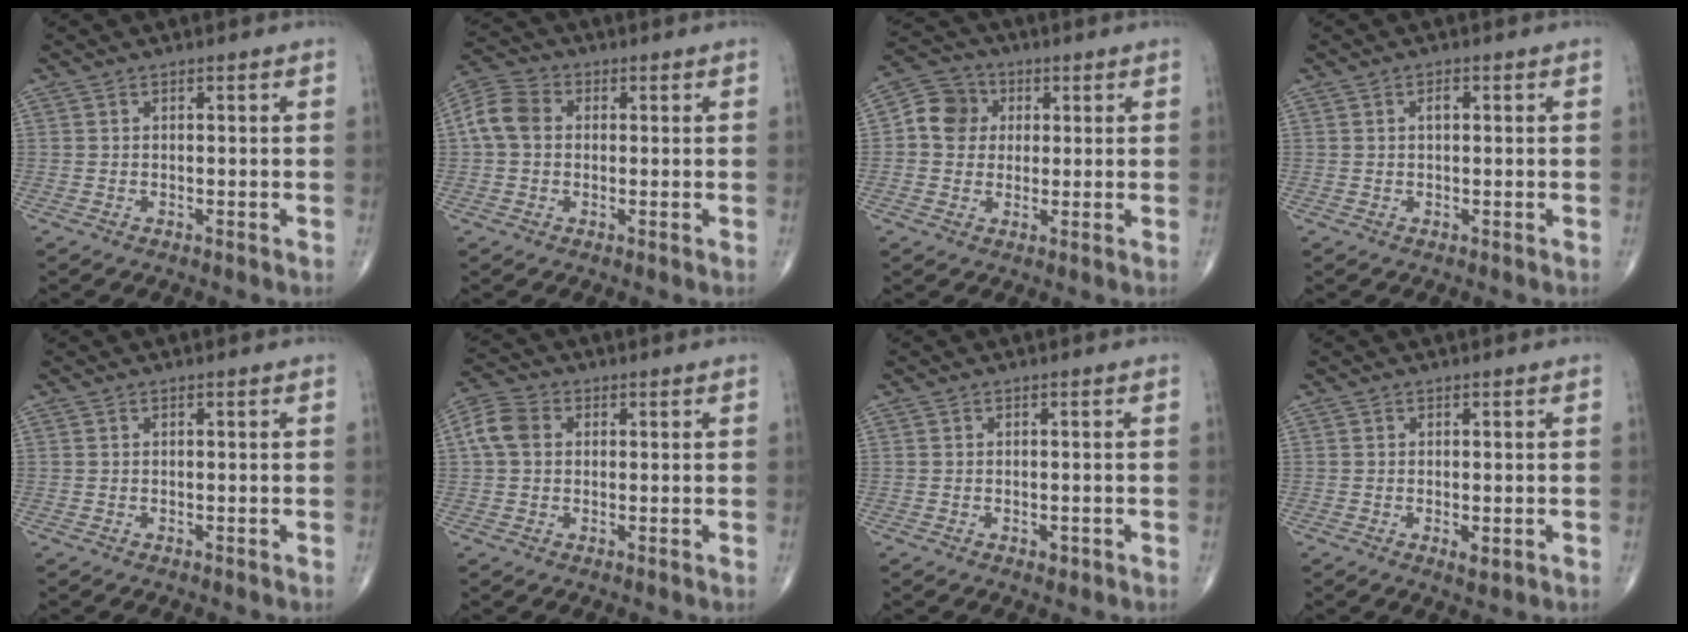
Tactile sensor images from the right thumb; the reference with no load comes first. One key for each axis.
{"total": 7.0, "fx": 0.5, "fy": 5.5, "fz": 4.4, "tx": -0.085, "ty": 0.021, "tz": 0.000}
{"total": 7.5, "fx": 1.1, "fy": 6.9, "fz": 2.7, "tx": -0.028, "ty": 0.012, "tz": 0.007}
{"total": 1.6, "fx": 0.4, "fy": 0.8, "fz": 1.3, "tx": -0.023, "ty": 0.001, "tz": 0.005}
{"total": 0.0}
{"total": 5.9, "fx": 1.0, "fy": 4.5, "fz": 3.6, "tx": -0.077, "ty": 0.017, "tz": 0.012}
{"total": 1.7, "fx": -0.7, "fy": 0.9, "fz": 1.3, "tx": -0.018, "ty": -0.001, "tz": -0.008}
{"total": 2.0, "fx": -0.5, "fy": 0.8, "fz": 1.8, "tx": -0.031, "ty": -0.006, "tz": -0.006}